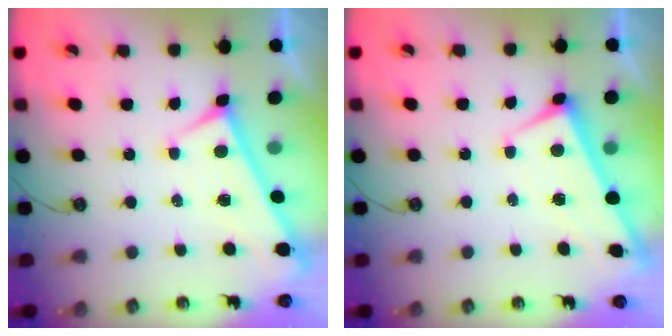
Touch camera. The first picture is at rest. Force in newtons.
{"total": 1.0, "press": 1.0, "slide": 0.1}